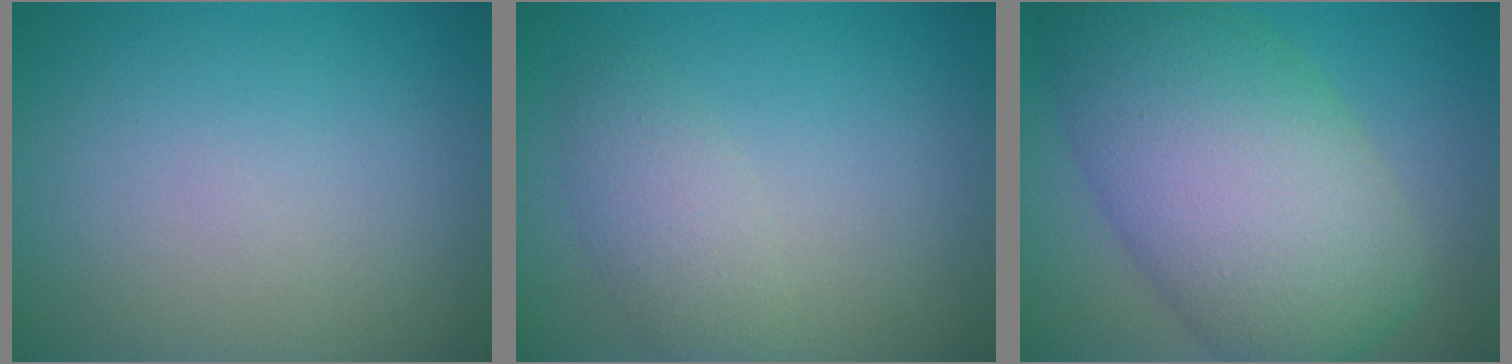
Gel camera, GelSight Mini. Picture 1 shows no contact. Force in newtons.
{"total": 2.7, "press": 2.7, "slide": 0.1}
{"total": 12.1, "press": 12.1, "slide": 0.4}